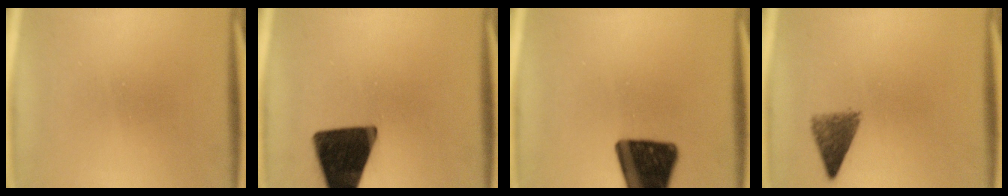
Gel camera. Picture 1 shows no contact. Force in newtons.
{"total": 17.1}
{"total": 16.8}
{"total": 4.2}